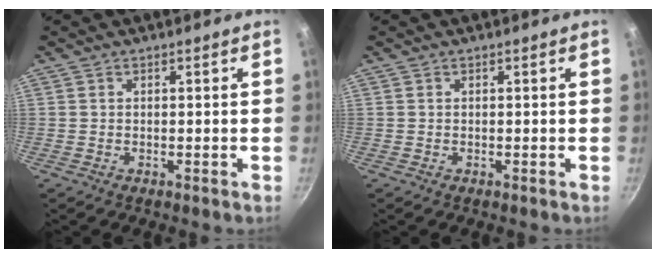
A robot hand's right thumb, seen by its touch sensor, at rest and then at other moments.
{"total": 0.0}